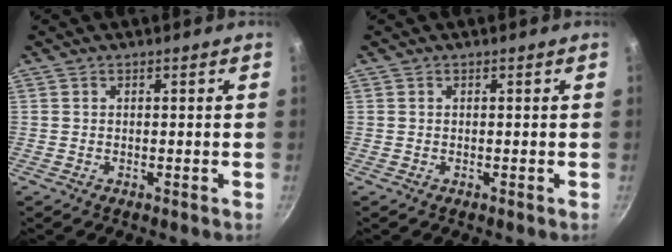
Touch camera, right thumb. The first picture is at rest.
{"total": 0.0}